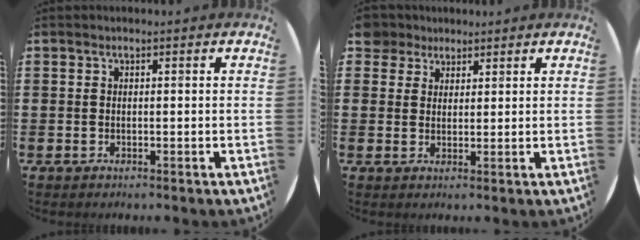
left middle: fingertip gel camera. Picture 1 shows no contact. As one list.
[{"total": 3.3, "force": [2.7, 1.8, -0.1], "torque": [0.001, 0.004, 0.052]}]